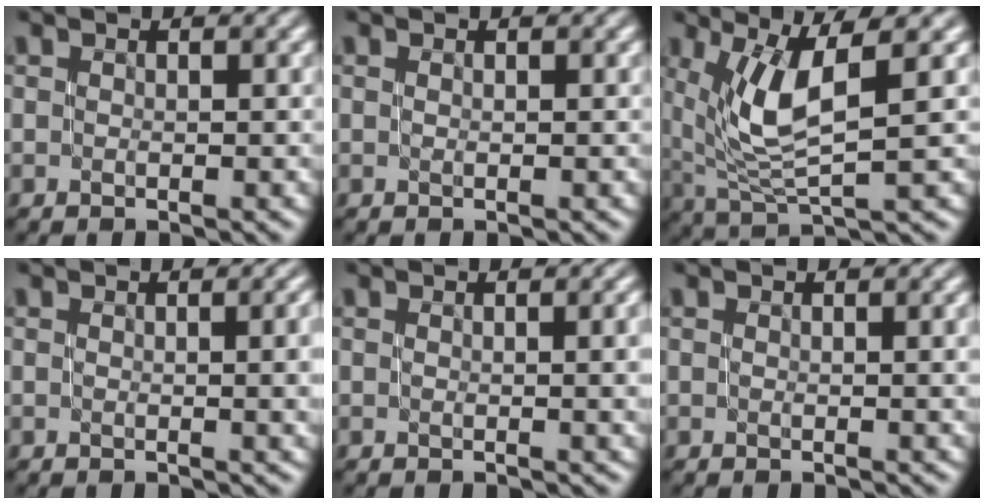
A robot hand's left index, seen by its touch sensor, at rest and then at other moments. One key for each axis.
{"total": 0.0}
{"total": 6.1, "fx": 1.8, "fy": 1.7, "fz": 5.6, "tx": -0.114, "ty": -0.002, "tz": 0.041}
{"total": 4.5, "fx": 0.1, "fy": 1.8, "fz": 4.1, "tx": -0.030, "ty": 0.007, "tz": 0.001}
{"total": 3.6, "fx": 0.1, "fy": 1.4, "fz": 3.4, "tx": -0.030, "ty": 0.007, "tz": 0.000}
{"total": 2.0, "fx": 0.1, "fy": 0.7, "fz": 1.9, "tx": -0.021, "ty": 0.004, "tz": -0.001}